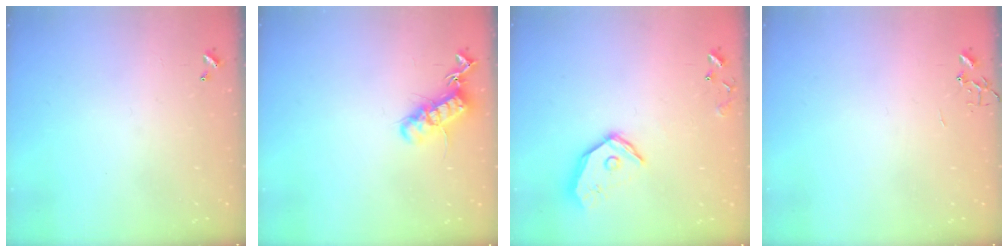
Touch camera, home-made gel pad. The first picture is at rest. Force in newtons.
{"total": 14.3, "press": 14.3, "slide": 1.0}
{"total": 14.1, "press": 13.9, "slide": 2.0}
{"total": 0.0}